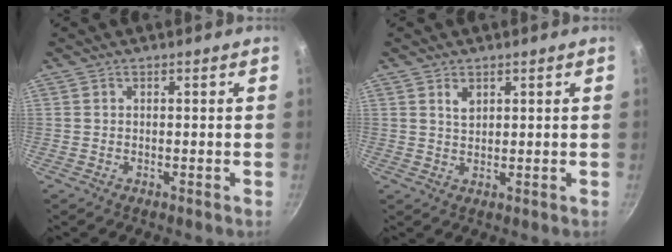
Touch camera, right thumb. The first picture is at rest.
{"total": 2.3, "force": [1.2, 1.4, 1.3], "torque": [-0.022, -0.005, 0.027]}